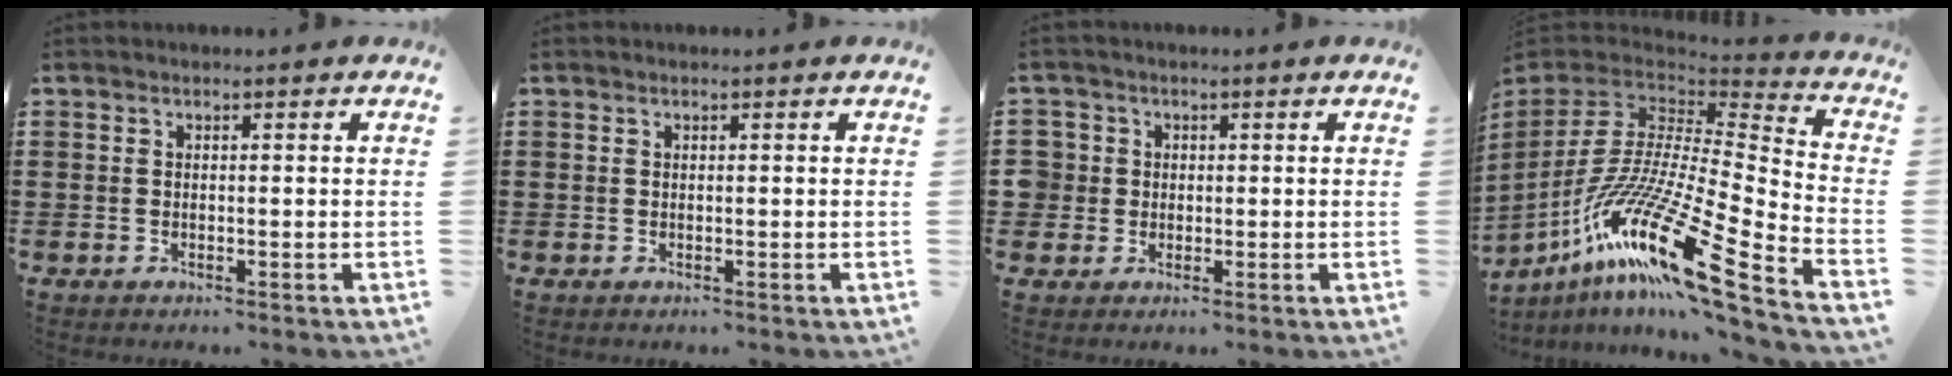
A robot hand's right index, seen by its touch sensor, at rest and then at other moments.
{"total": 0.0}
{"total": 3.0, "force": [0.2, 3.0, 0.3], "torque": [-0.029, 0.008, -0.001]}
{"total": 20.3, "force": [-11.6, 3.9, 16.2], "torque": [-0.336, 0.004, -0.217]}